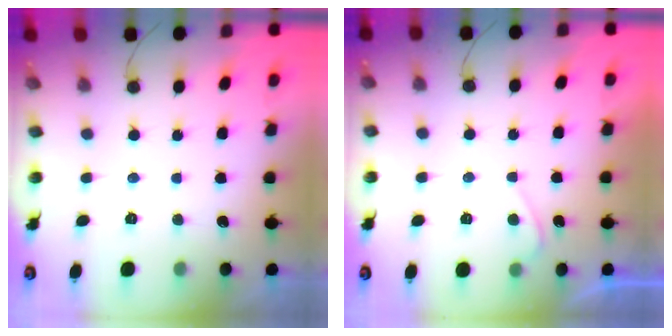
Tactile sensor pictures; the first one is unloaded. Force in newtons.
{"total": 0.7, "press": 0.4, "slide": 0.5}